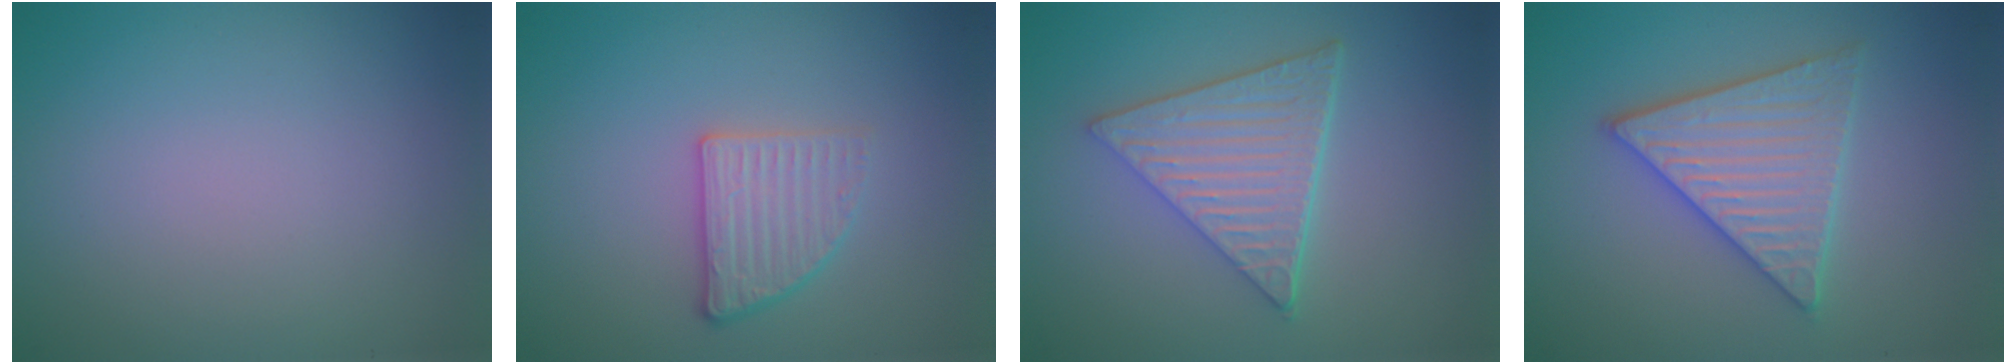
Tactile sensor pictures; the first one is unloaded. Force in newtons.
{"total": 2.6, "press": 2.3, "slide": 1.3}
{"total": 6.1, "press": 4.6, "slide": 4.0}
{"total": 5.7, "press": 5.6, "slide": 0.8}